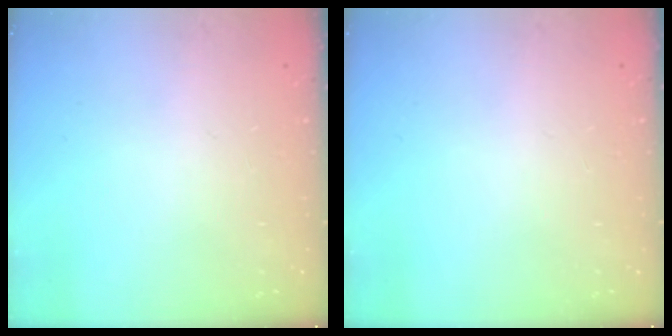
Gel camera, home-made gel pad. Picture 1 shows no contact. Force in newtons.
{"total": 0.0}